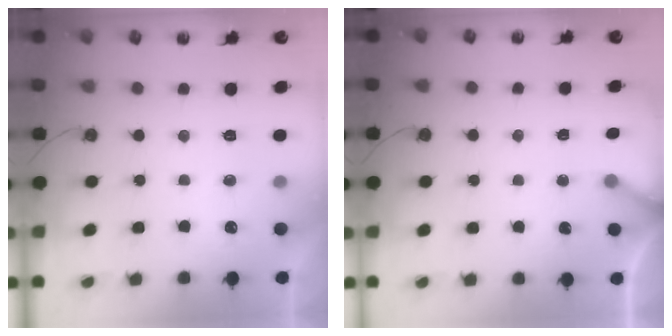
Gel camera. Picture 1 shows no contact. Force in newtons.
{"total": 3.8, "press": 3.8, "slide": 0.2}